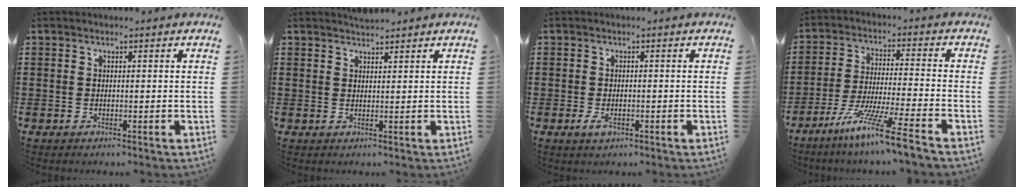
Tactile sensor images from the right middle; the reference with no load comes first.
{"total": 1.6, "force": [1.5, 0.1, 0.0], "torque": [-0.005, 0.003, 0.030]}
{"total": 1.9, "force": [-0.8, 0.9, 1.5], "torque": [-0.043, -0.009, -0.019]}
{"total": 9.5, "force": [-7.5, -0.7, 5.8], "torque": [-0.119, -0.014, -0.150]}